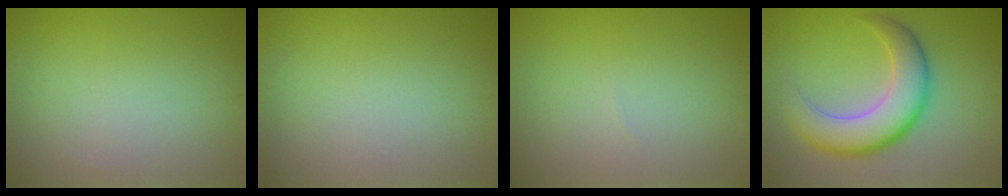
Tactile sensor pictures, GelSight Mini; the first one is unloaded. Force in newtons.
{"total": 0.0}
{"total": 0.0}
{"total": 7.0, "press": 7.0, "slide": 0.5}